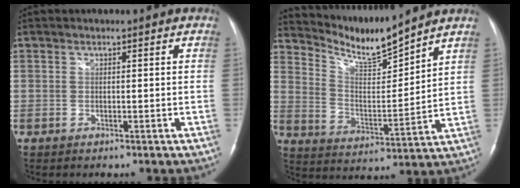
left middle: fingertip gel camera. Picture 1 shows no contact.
{"total": 9.6, "force": [9.3, -0.7, 2.4], "torque": [-0.054, -0.012, 0.184]}